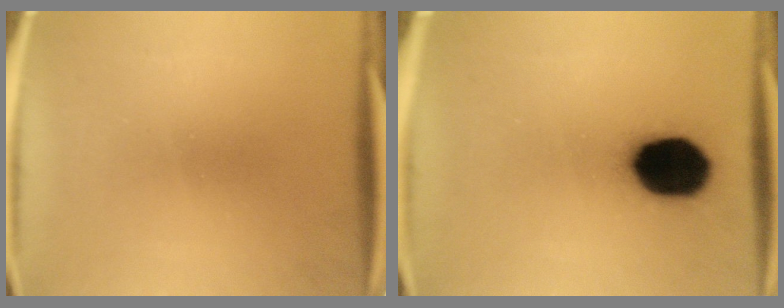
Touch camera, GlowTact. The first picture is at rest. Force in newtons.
{"total": 17.6}